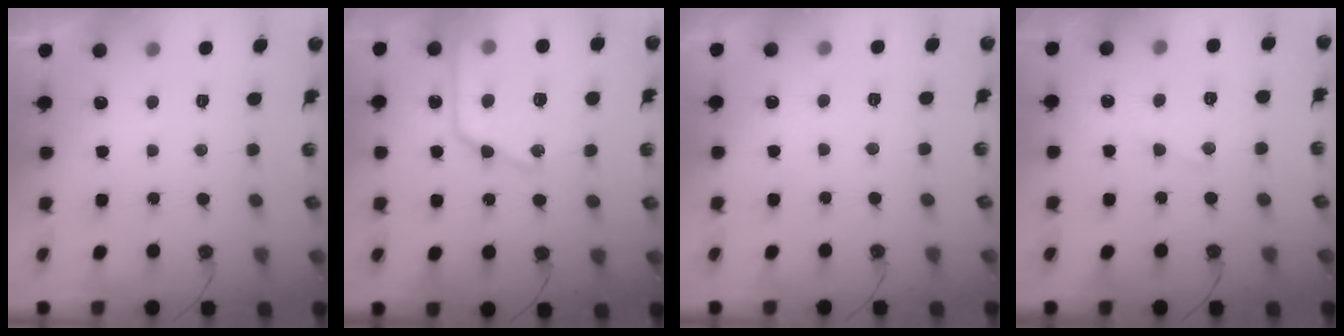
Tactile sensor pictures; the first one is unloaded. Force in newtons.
{"total": 19.9, "press": 19.8, "slide": 2.0}
{"total": 3.8, "press": 3.8, "slide": 0.6}
{"total": 9.1, "press": 9.0, "slide": 0.8}